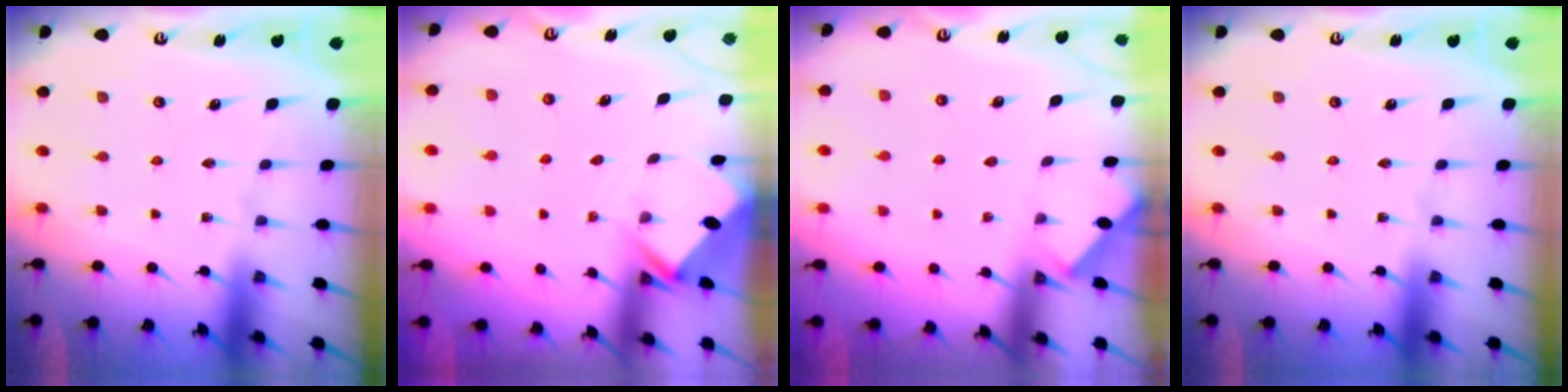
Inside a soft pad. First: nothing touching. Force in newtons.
{"total": 2.7, "press": 2.7, "slide": 0.2}
{"total": 1.3, "press": 1.3, "slide": 0.3}
{"total": 0.0}